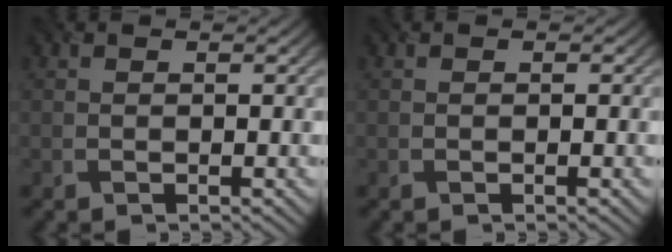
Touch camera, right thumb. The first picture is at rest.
{"total": 0.0}